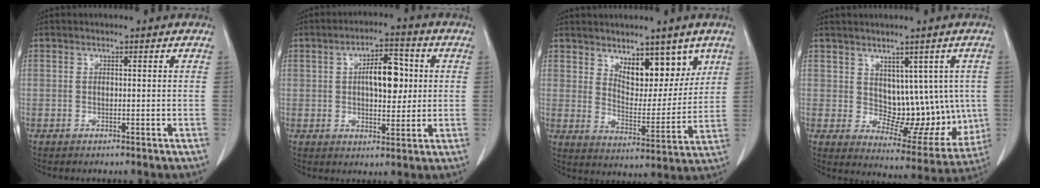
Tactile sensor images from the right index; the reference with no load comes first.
{"total": 8.0, "force": [1.2, 3.4, 7.1], "torque": [-0.113, 0.014, 0.018]}
{"total": 9.6, "force": [5.7, 4.2, 6.4], "torque": [-0.089, -0.008, 0.099]}
{"total": 10.9, "force": [1.4, 6.6, 8.6], "torque": [-0.090, 0.004, 0.040]}